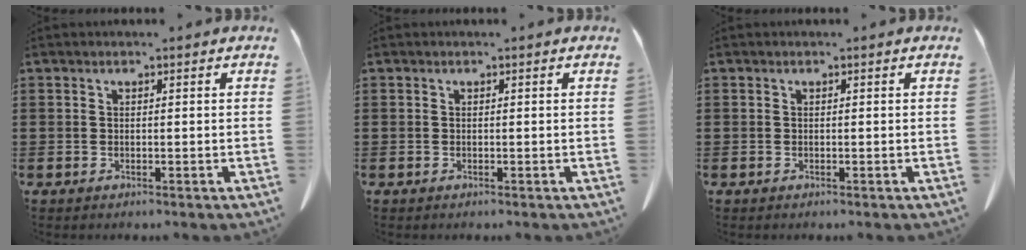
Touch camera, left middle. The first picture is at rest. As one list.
[{"total": 0.0}, {"total": 0.0}]